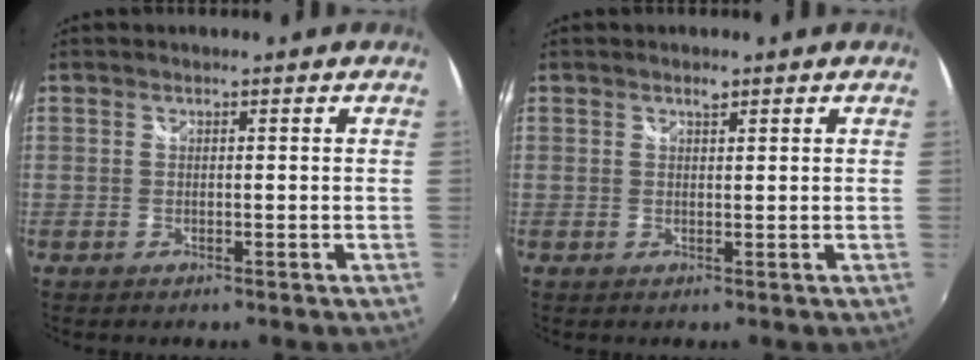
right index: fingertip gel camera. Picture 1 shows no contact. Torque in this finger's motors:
{"motor_torque": [0.13, 0.08, -0.01, 0.00]}